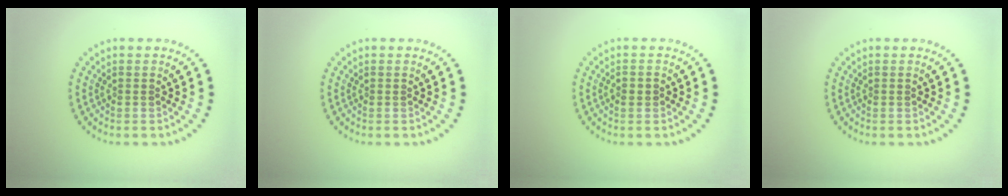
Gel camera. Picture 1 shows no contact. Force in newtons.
{"total": 0.0}
{"total": 1.1, "press": 1.0, "slide": 0.4}
{"total": 0.0}